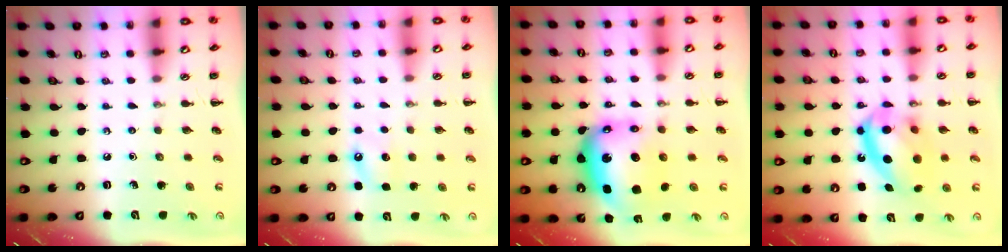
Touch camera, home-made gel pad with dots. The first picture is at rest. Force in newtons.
{"total": 5.6, "press": 5.3, "slide": 1.8}
{"total": 10.2, "press": 9.8, "slide": 3.0}
{"total": 16.8, "press": 16.3, "slide": 3.9}